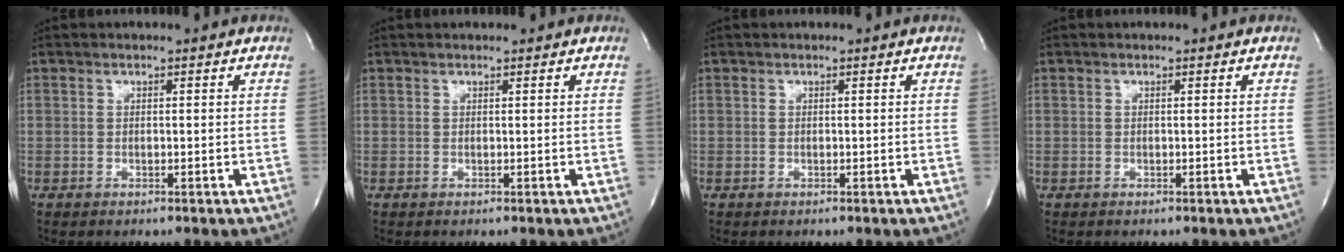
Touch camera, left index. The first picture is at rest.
{"total": 0.9, "force": [0.9, 0.1, 0.3], "torque": [-0.006, 0.010, 0.014]}
{"total": 0.0}
{"total": 0.0}